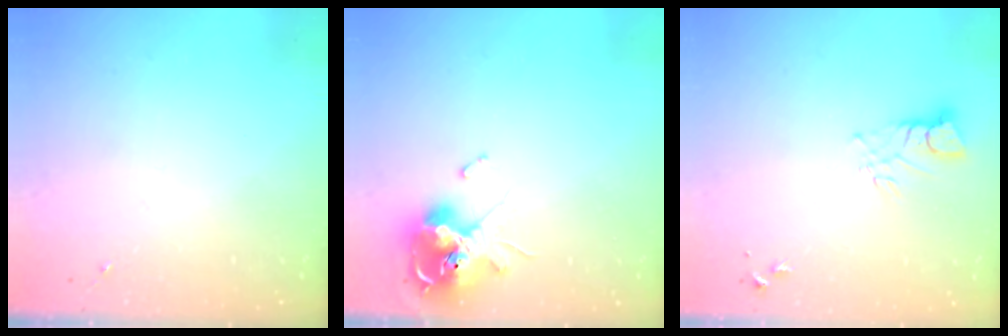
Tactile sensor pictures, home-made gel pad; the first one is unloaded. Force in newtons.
{"total": 13.9, "press": 13.8, "slide": 1.9}
{"total": 4.8, "press": 4.8, "slide": 0.5}